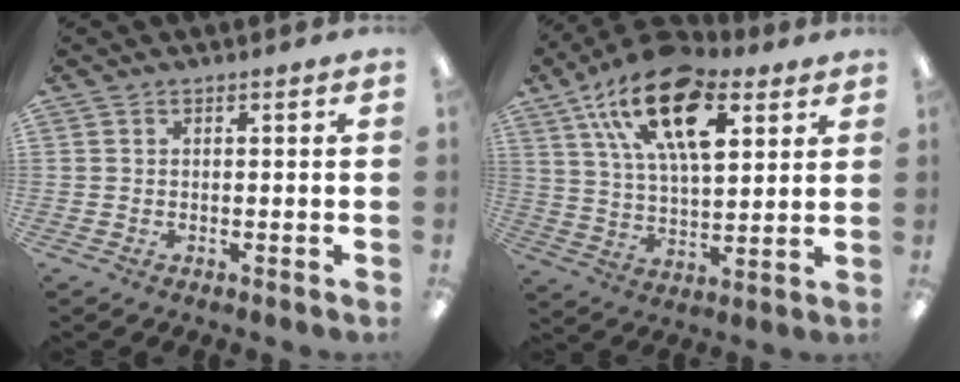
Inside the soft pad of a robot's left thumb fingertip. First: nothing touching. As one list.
[{"total": 21.2, "force": [10.5, 10.4, 15.1], "torque": [-0.270, -0.037, 0.180]}]